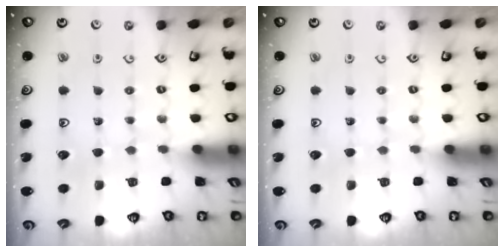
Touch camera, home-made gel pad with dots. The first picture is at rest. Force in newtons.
{"total": 0.0}